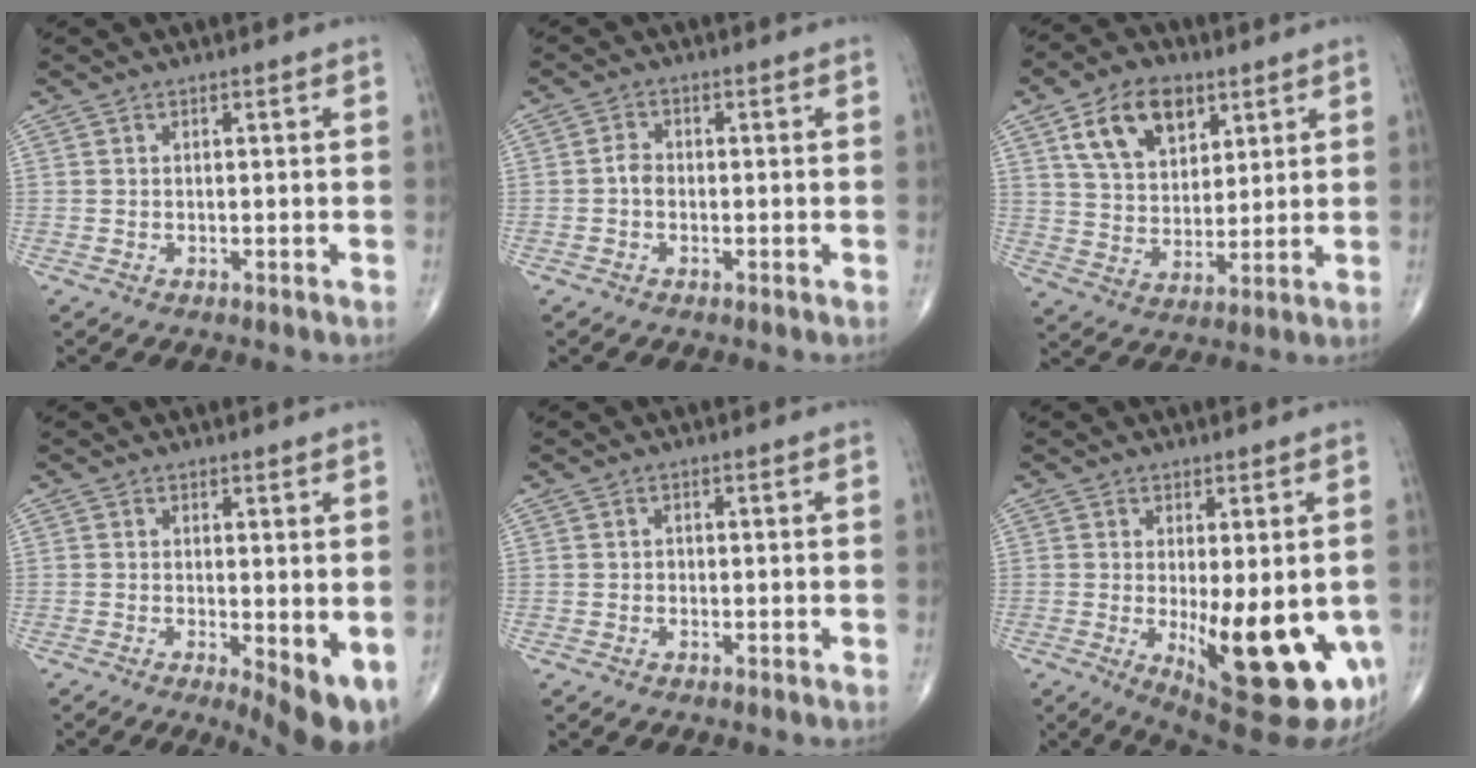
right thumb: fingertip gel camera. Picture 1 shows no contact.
{"total": 2.1, "force": [-0.5, 1.6, 1.3], "torque": [-0.016, 0.007, -0.015]}
{"total": 13.2, "force": [6.3, 8.4, 8.1], "torque": [-0.112, -0.020, 0.118]}
{"total": 7.1, "force": [-1.0, 2.3, 6.6], "torque": [-0.095, -0.020, -0.011]}
{"total": 0.5, "force": [-0.2, 0.5, 0.2], "torque": [0.002, 0.003, -0.005]}
{"total": 17.9, "force": [-3.9, 6.2, 16.3], "torque": [-0.183, -0.029, -0.029]}